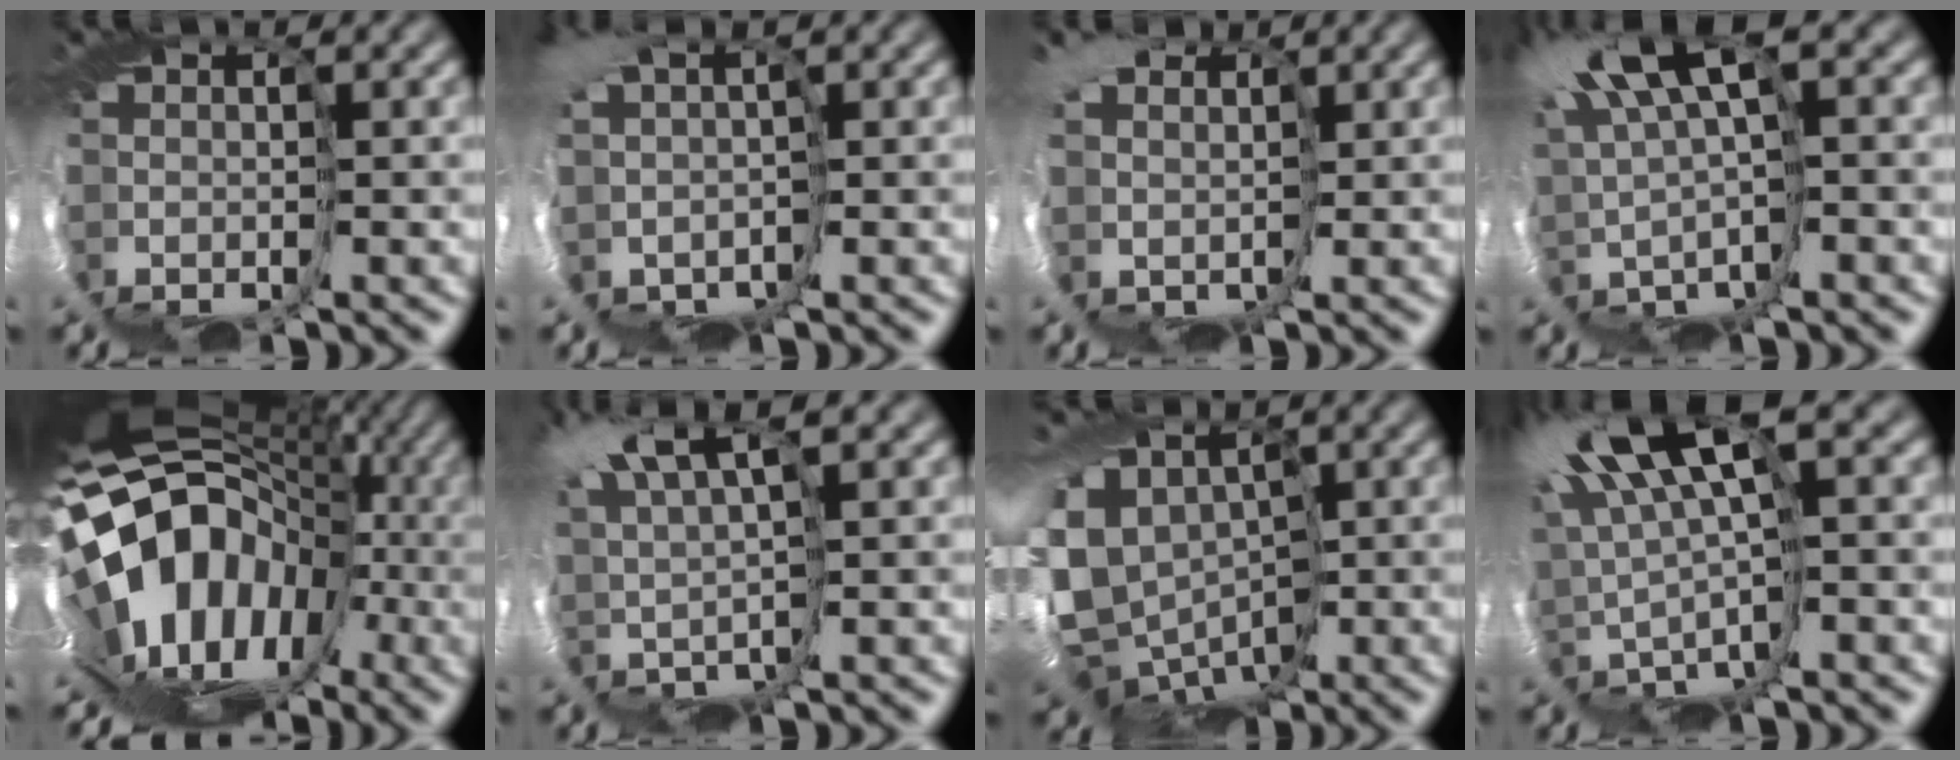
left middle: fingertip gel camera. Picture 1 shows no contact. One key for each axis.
{"total": 5.2, "fx": 0.2, "fy": 3.1, "fz": 4.2, "tx": -0.097, "ty": -0.021, "tz": -0.004}
{"total": 4.8, "fx": 2.2, "fy": 3.8, "fz": 2.0, "tx": -0.043, "ty": -0.013, "tz": 0.025}
{"total": 9.7, "fx": 4.2, "fy": 3.1, "fz": 8.1, "tx": -0.197, "ty": 0.007, "tz": 0.075}
{"total": 14.6, "fx": -1.3, "fy": 10.2, "fz": 10.4, "tx": -0.173, "ty": 0.022, "tz": -0.032}
{"total": 5.8, "fx": 4.2, "fy": 0.8, "fz": 4.0, "tx": -0.110, "ty": 0.015, "tz": 0.069}
{"total": 10.9, "fx": -1.2, "fy": 8.1, "fz": 7.2, "tx": -0.162, "ty": -0.010, "tz": -0.020}
{"total": 10.7, "fx": 4.7, "fy": 3.2, "fz": 9.1, "tx": -0.220, "ty": 0.008, "tz": 0.087}